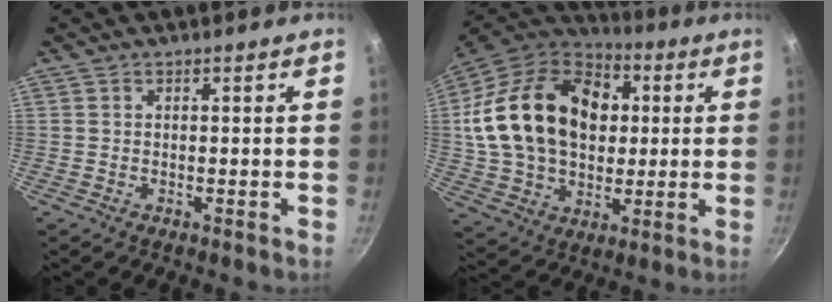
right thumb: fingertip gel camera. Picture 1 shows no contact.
{"total": 26.7, "force": [4.3, 19.3, 18.0], "torque": [-0.303, 0.022, 0.078]}